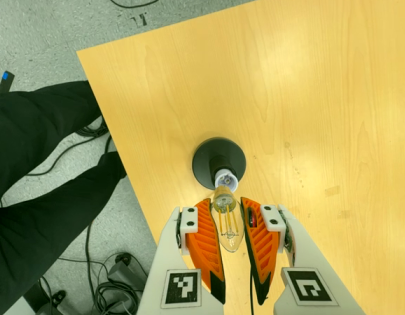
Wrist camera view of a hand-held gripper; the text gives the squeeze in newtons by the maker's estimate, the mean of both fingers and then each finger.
{"total": 21.5, "left": 25.4, "right": 17.6}